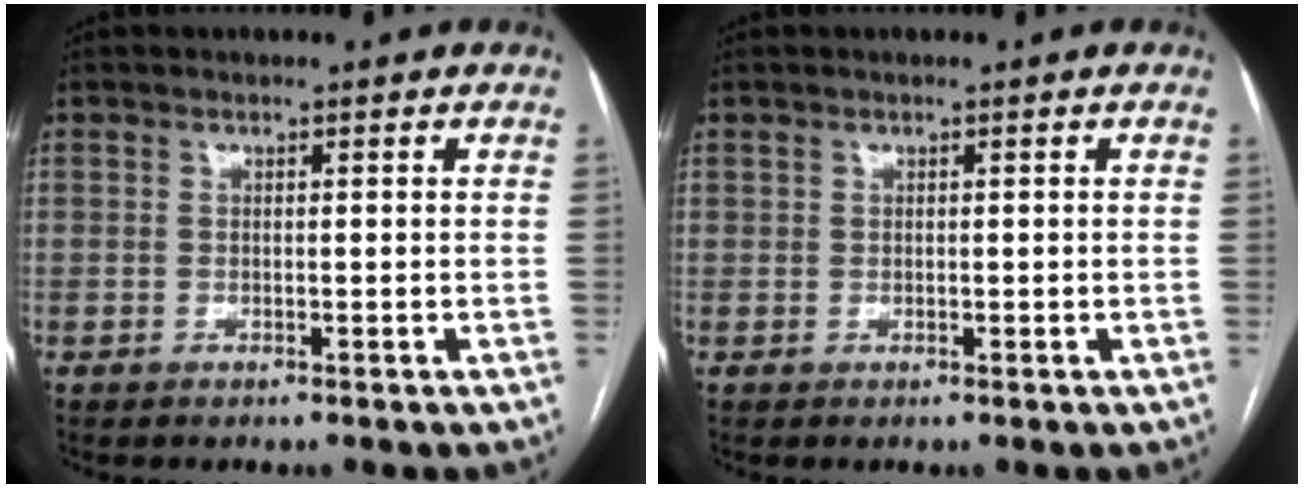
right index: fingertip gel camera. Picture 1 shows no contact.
{"total": 0.5, "force": [0.3, 0.4, 0.1], "torque": [0.007, 0.001, 0.004]}